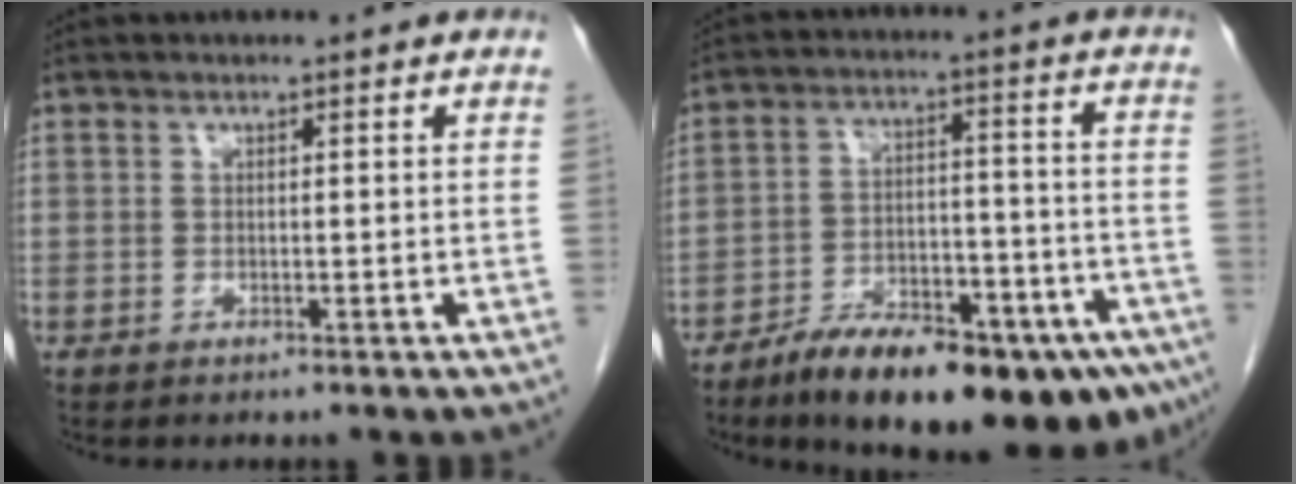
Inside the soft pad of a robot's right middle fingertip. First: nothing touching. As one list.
[{"total": 21.7, "force": [-15.0, 6.4, 14.2], "torque": [-0.154, 0.017, -0.222]}]